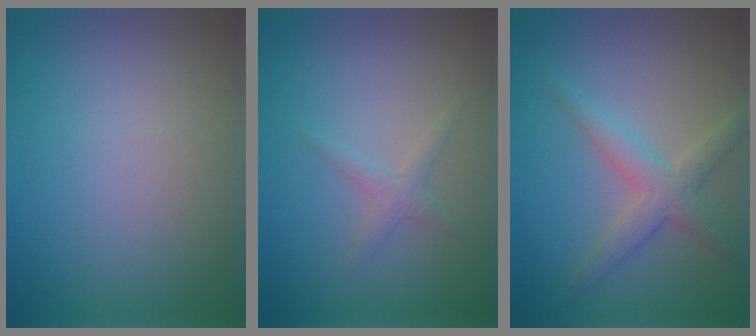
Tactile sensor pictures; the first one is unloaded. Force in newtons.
{"total": 1.3, "press": 1.3, "slide": 0.0}
{"total": 3.4, "press": 3.4, "slide": 0.1}